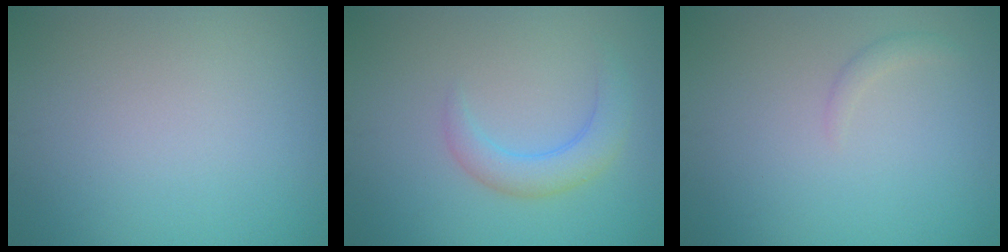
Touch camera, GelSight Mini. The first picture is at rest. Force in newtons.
{"total": 2.9, "press": 2.9, "slide": 0.3}
{"total": 0.8, "press": 0.8, "slide": 0.0}